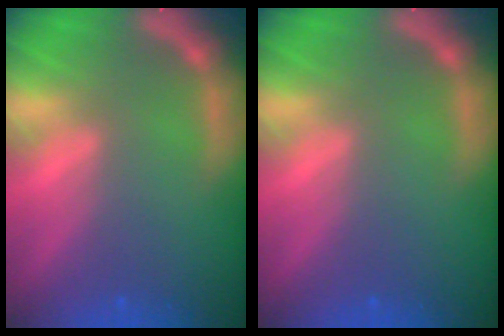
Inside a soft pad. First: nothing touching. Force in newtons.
{"total": 0.0}